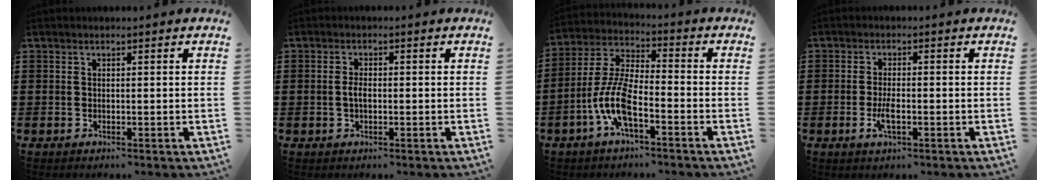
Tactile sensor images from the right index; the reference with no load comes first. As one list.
[{"total": 2.1, "force": [-0.2, 0.9, 1.9], "torque": [-0.045, -0.001, -0.007]}, {"total": 8.7, "force": [-4.0, 2.7, 7.2], "torque": [-0.182, -0.008, -0.084]}, {"total": 3.2, "force": [-1.1, 0.8, 2.9], "torque": [-0.063, -0.006, -0.022]}]